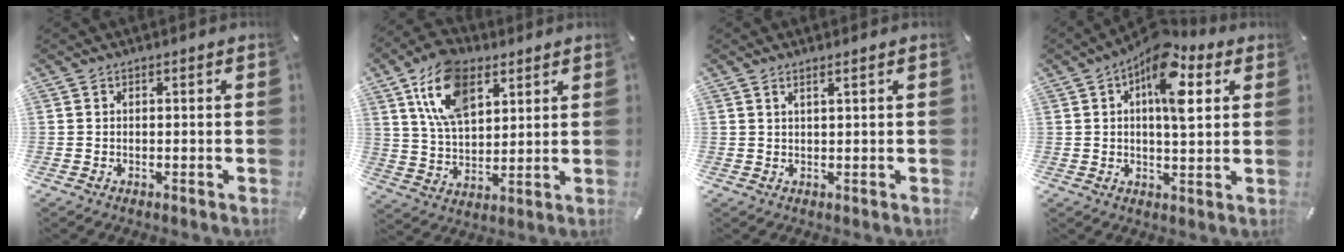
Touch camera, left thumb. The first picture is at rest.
{"total": 14.9, "force": [7.5, 8.4, 9.8], "torque": [-0.208, -0.013, 0.136]}
{"total": 1.7, "force": [1.2, -0.1, 1.2], "torque": [-0.024, -0.003, 0.020]}
{"total": 13.2, "force": [5.6, 5.6, 10.6], "torque": [-0.160, -0.024, 0.092]}